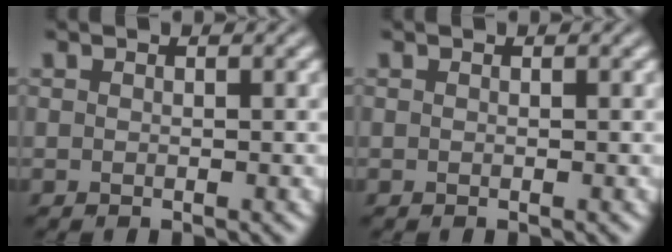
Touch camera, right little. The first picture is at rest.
{"total": 0.0}